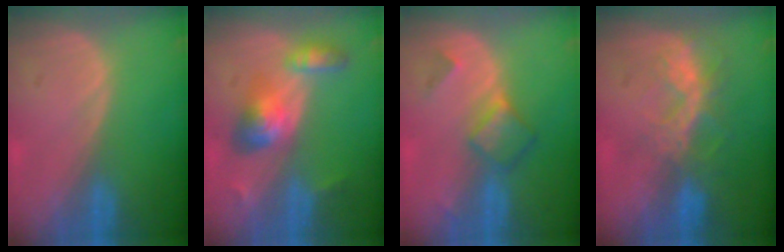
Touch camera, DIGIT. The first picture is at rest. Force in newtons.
{"total": 6.3, "press": 5.8, "slide": 2.4}
{"total": 5.1, "press": 4.4, "slide": 2.6}
{"total": 6.6, "press": 5.9, "slide": 3.1}